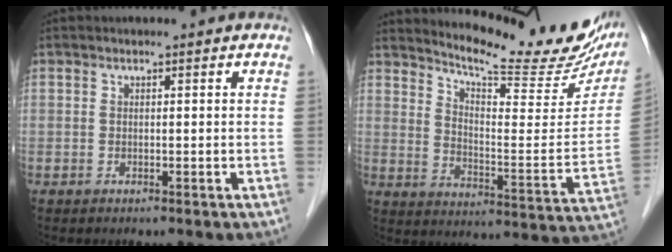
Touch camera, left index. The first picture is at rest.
{"total": 19.7, "force": [17.7, 3.3, 7.9], "torque": [-0.118, -0.058, 0.229]}